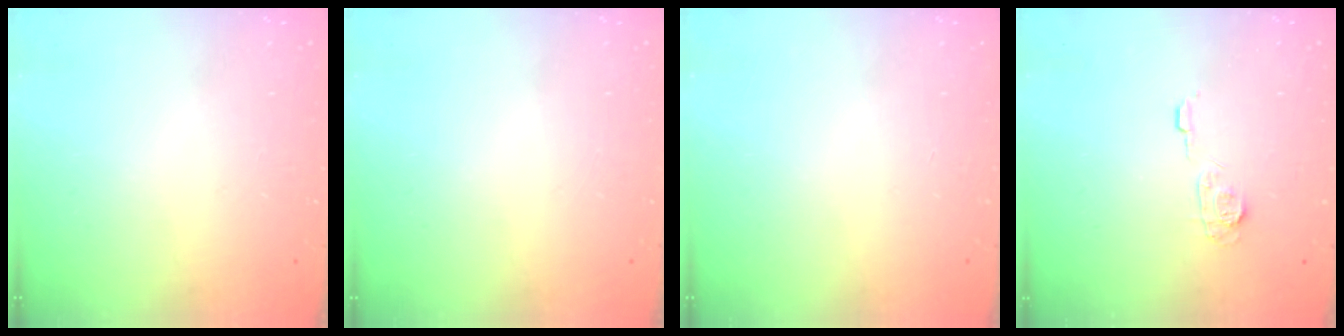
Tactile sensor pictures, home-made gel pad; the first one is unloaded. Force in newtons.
{"total": 0.0}
{"total": 0.0}
{"total": 6.9, "press": 6.9, "slide": 0.6}